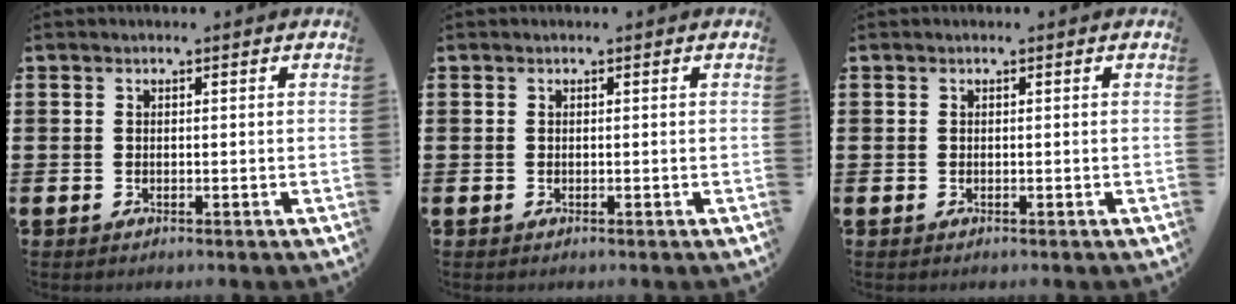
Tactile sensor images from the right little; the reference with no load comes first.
{"total": 0.0}
{"total": 0.0}